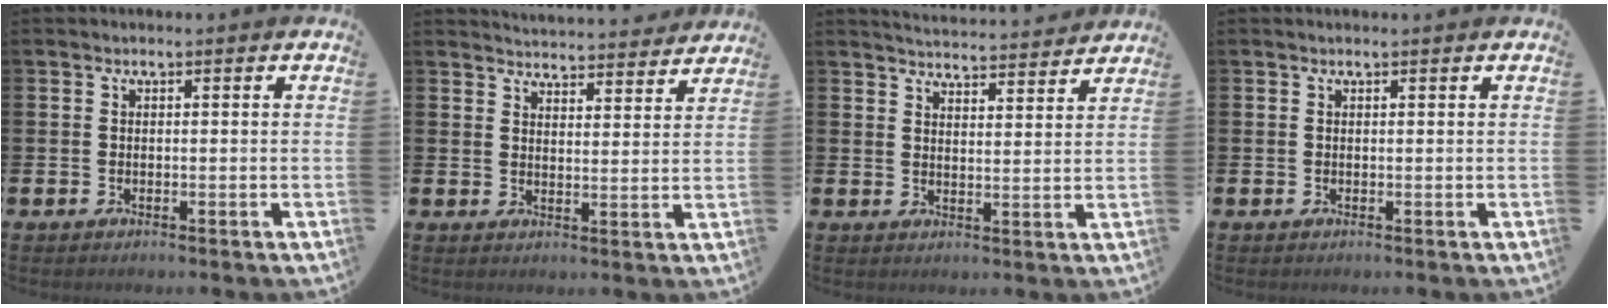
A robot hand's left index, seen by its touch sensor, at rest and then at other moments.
{"total": 4.7, "force": [4.7, 0.4, -0.1], "torque": [-0.001, -0.039, 0.083]}
{"total": 4.7, "force": [4.7, 0.2, 0.1], "torque": [-0.012, -0.035, 0.083]}
{"total": 0.0}